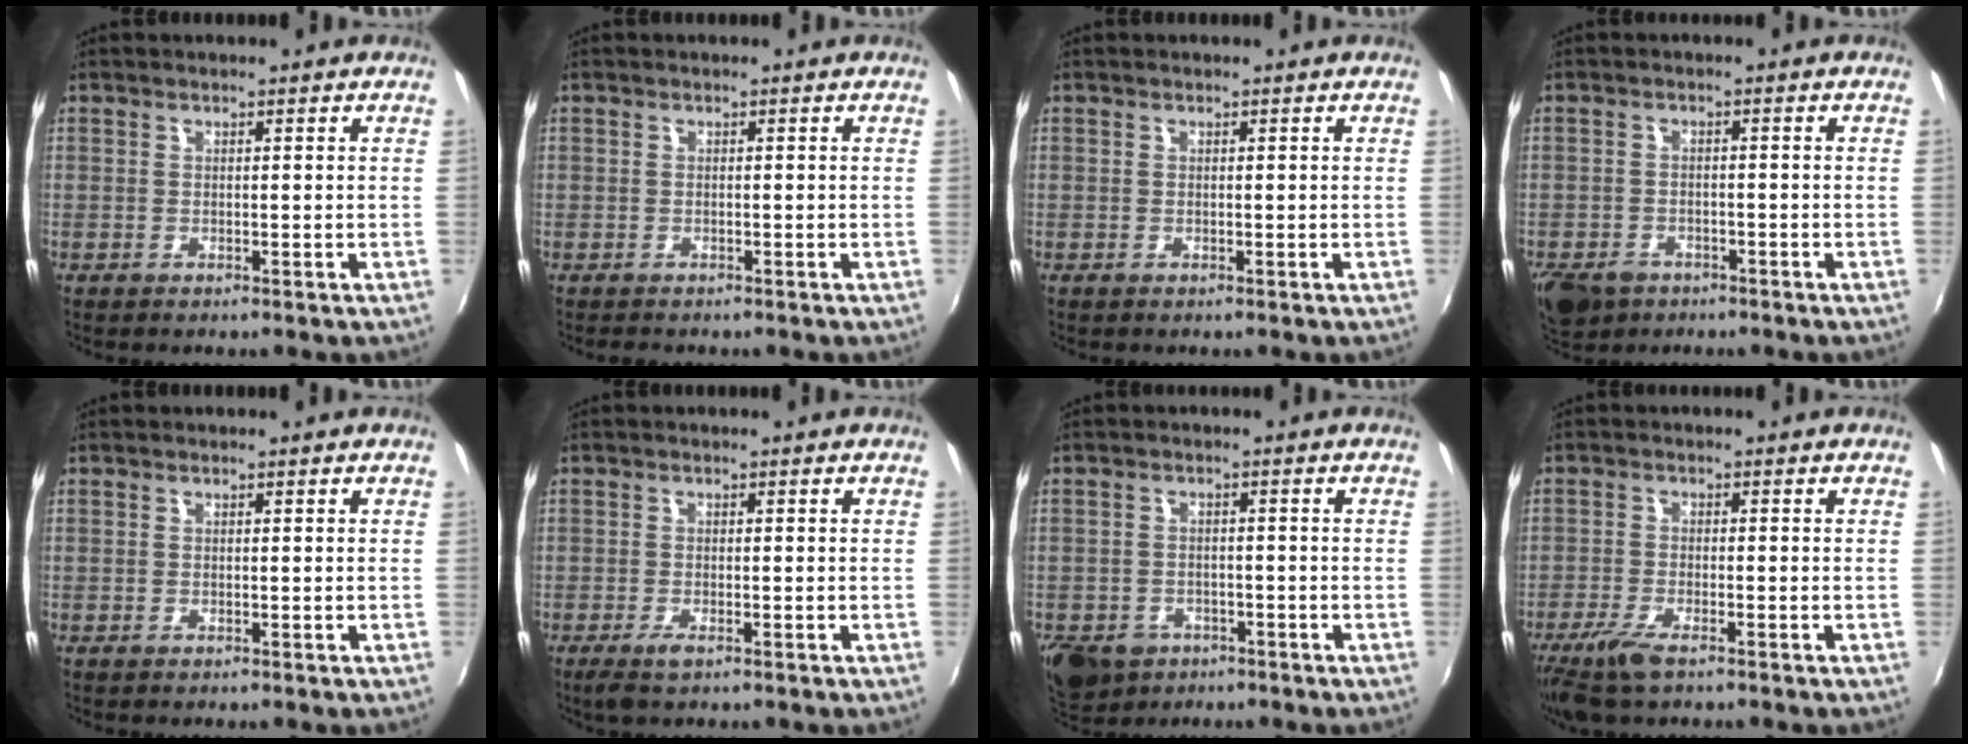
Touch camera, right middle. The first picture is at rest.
{"total": 1.5, "force": [-1.0, 1.1, 0.0], "torque": [-0.005, 0.001, -0.017]}
{"total": 0.0}
{"total": 7.4, "force": [-4.7, 4.7, 3.2], "torque": [-0.084, -0.013, -0.077]}
{"total": 0.0}
{"total": 2.6, "force": [-1.7, 0.6, 1.9], "torque": [-0.042, -0.009, -0.031]}
{"total": 9.4, "force": [-5.4, 6.6, 3.9], "torque": [-0.104, -0.012, -0.082]}
{"total": 6.3, "force": [-4.5, 1.5, 4.2], "torque": [-0.107, -0.019, -0.089]}